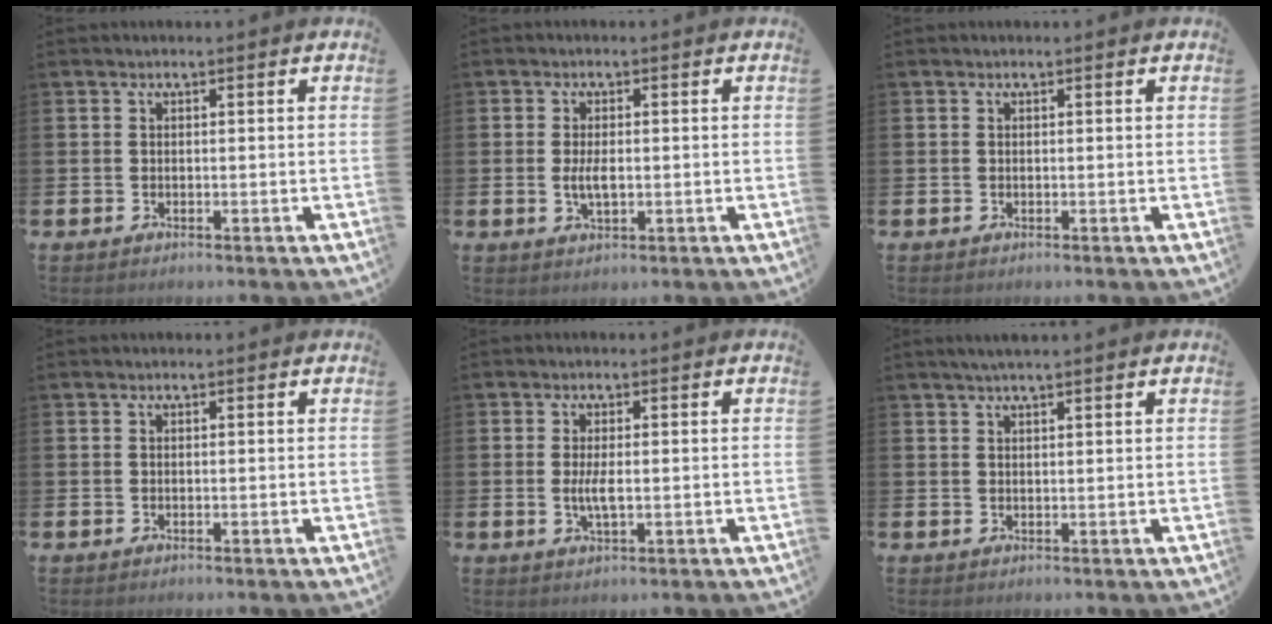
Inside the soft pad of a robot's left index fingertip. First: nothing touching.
{"total": 2.9, "force": [-0.1, 1.3, 2.5], "torque": [-0.048, 0.003, -0.002]}
{"total": 0.0}
{"total": 0.0}
{"total": 2.8, "force": [0.0, 0.9, 2.6], "torque": [-0.047, 0.001, -0.002]}
{"total": 2.1, "force": [1.8, 0.1, 1.1], "torque": [-0.023, 0.003, 0.032]}